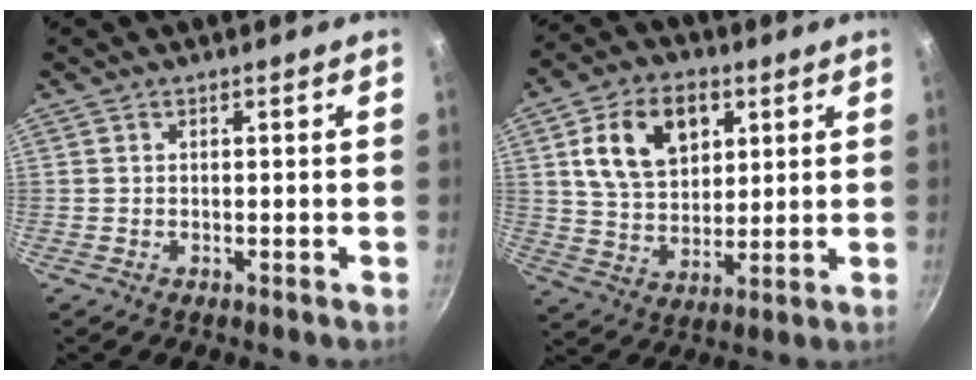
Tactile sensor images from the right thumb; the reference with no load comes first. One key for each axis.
{"total": 14.6, "fx": 5.1, "fy": 9.9, "fz": 9.5, "tx": -0.135, "ty": -0.007, "tz": 0.087}